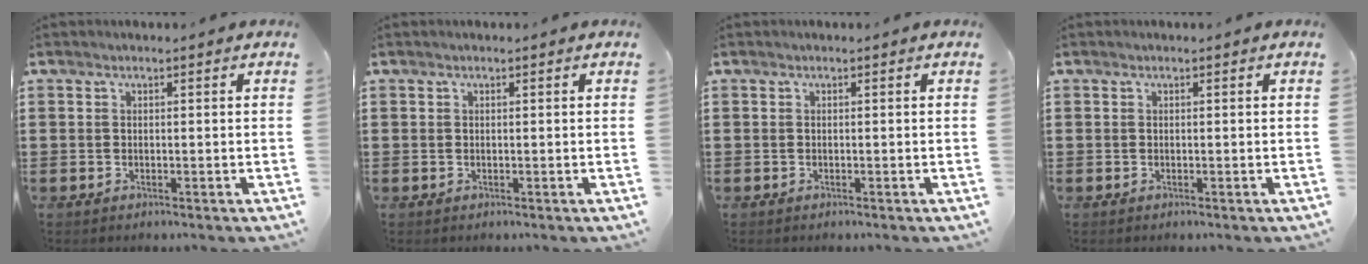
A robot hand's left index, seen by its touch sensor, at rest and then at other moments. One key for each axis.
{"total": 0.0}
{"total": 0.0}
{"total": 0.0}